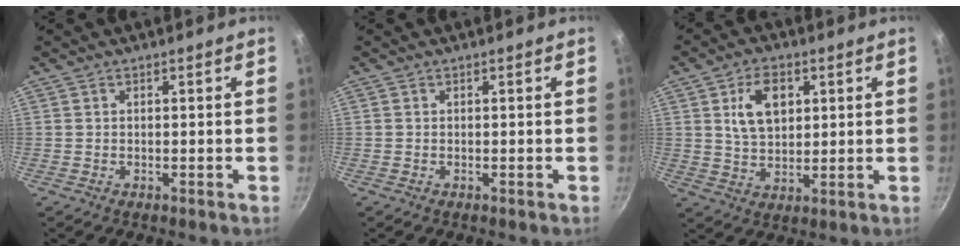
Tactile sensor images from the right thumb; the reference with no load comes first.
{"total": 0.0}
{"total": 9.2, "force": [2.9, 5.9, 6.5], "torque": [-0.095, -0.011, 0.054]}